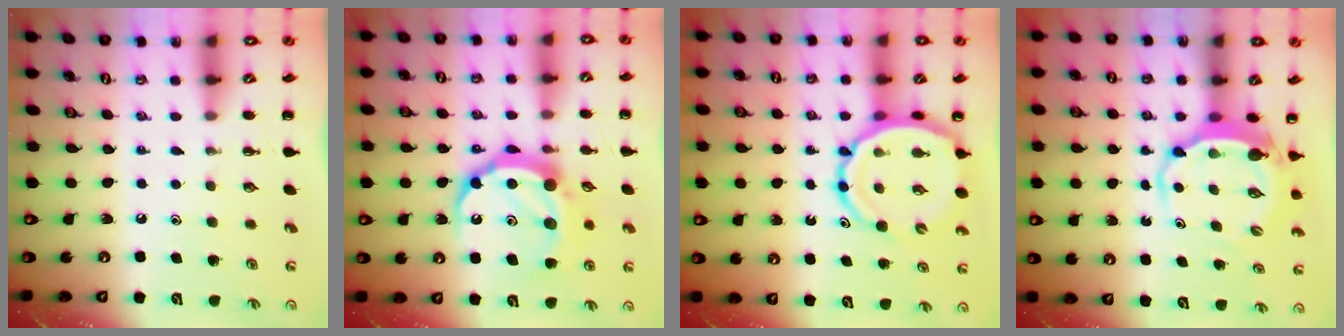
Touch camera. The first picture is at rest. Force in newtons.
{"total": 15.8, "press": 15.8, "slide": 1.1}
{"total": 12.0, "press": 11.4, "slide": 3.7}
{"total": 6.4, "press": 6.2, "slide": 1.3}